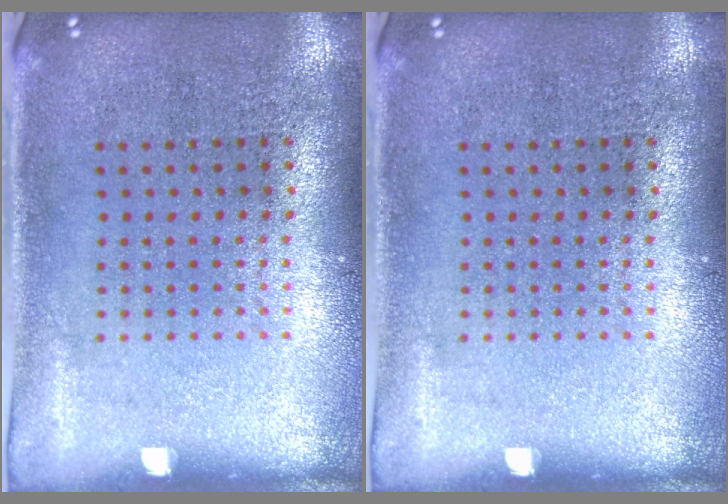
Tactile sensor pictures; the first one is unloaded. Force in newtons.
{"total": 0.0}